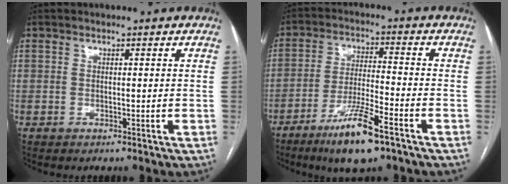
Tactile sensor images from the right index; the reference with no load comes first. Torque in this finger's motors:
{"motor_torque": [0.91, -0.22, 0.46, 0.11]}